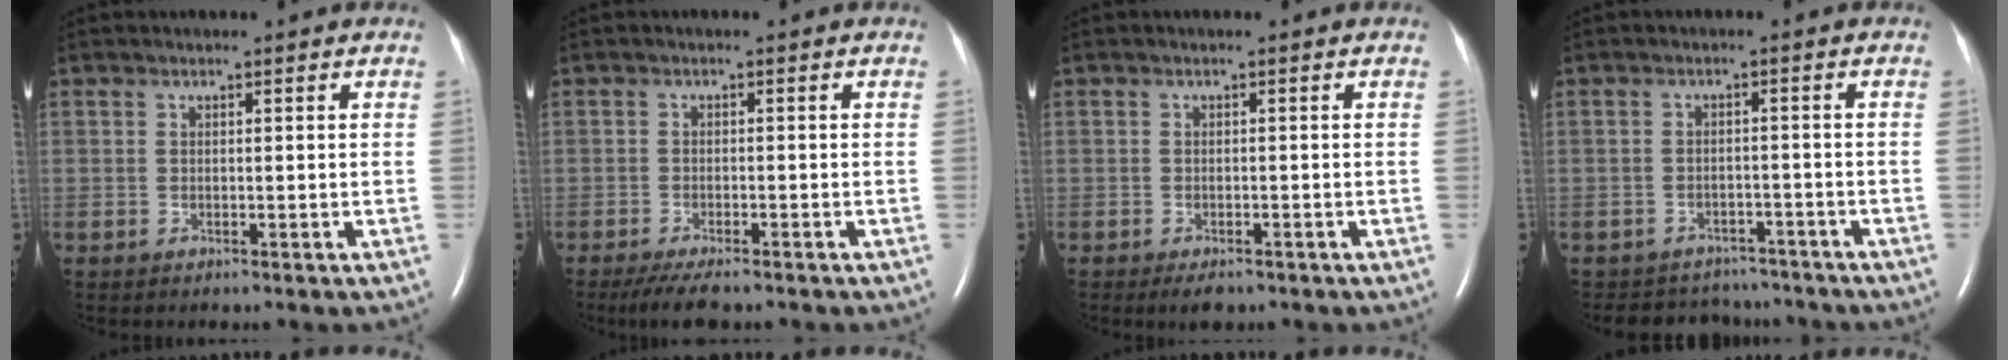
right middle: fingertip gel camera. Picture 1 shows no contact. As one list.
[{"total": 5.0, "force": [-3.9, 1.0, 3.0], "torque": [-0.053, -0.012, -0.062]}, {"total": 2.2, "force": [-1.5, 0.9, 1.4], "torque": [-0.024, -0.003, -0.018]}, {"total": 6.6, "force": [-6.1, 2.7, -0.2], "torque": [0.004, 0.016, -0.076]}]